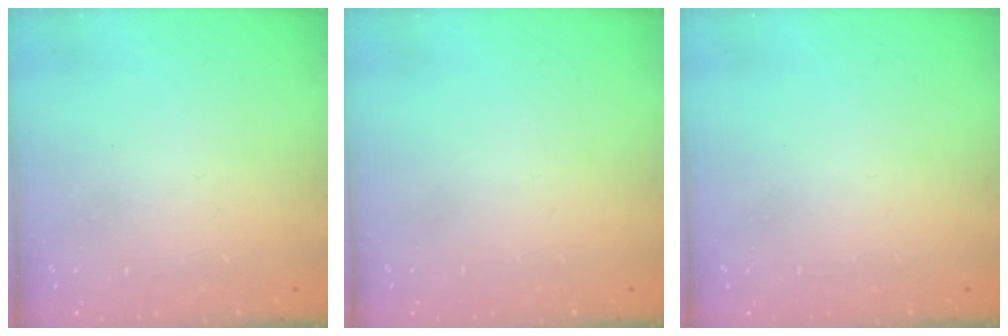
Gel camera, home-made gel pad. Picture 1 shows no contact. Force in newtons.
{"total": 0.0}
{"total": 0.0}